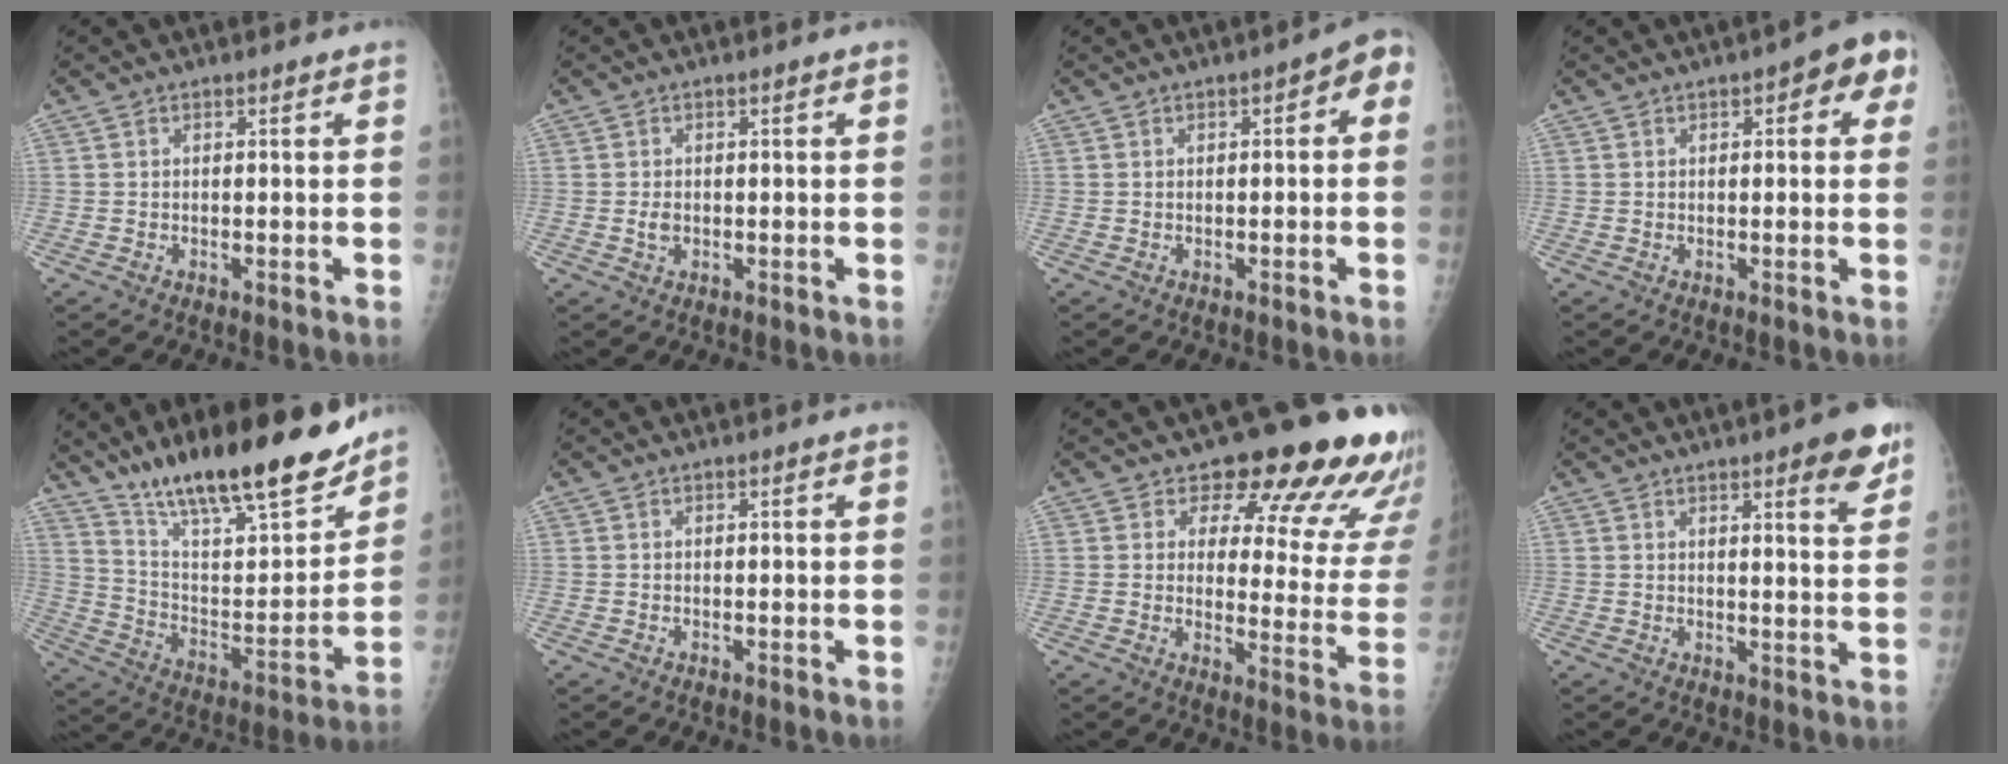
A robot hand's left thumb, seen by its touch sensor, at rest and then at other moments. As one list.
[{"total": 1.5, "force": [-0.2, 1.0, 1.1], "torque": [-0.013, 0.001, -0.001]}, {"total": 3.9, "force": [0.1, 1.9, 3.3], "torque": [-0.018, 0.019, -0.009]}, {"total": 6.1, "force": [2.0, 2.7, 5.1], "torque": [-0.026, 0.007, 0.014]}, {"total": 24.5, "force": [18.9, 5.9, 14.5], "torque": [-0.194, -0.087, 0.315]}, {"total": 0.0}, {"total": 18.1, "force": [13.9, 6.8, 9.3], "torque": [-0.054, -0.088, 0.152]}, {"total": 7.7, "force": [4.6, 1.8, 5.9], "torque": [-0.056, -0.022, 0.056]}]